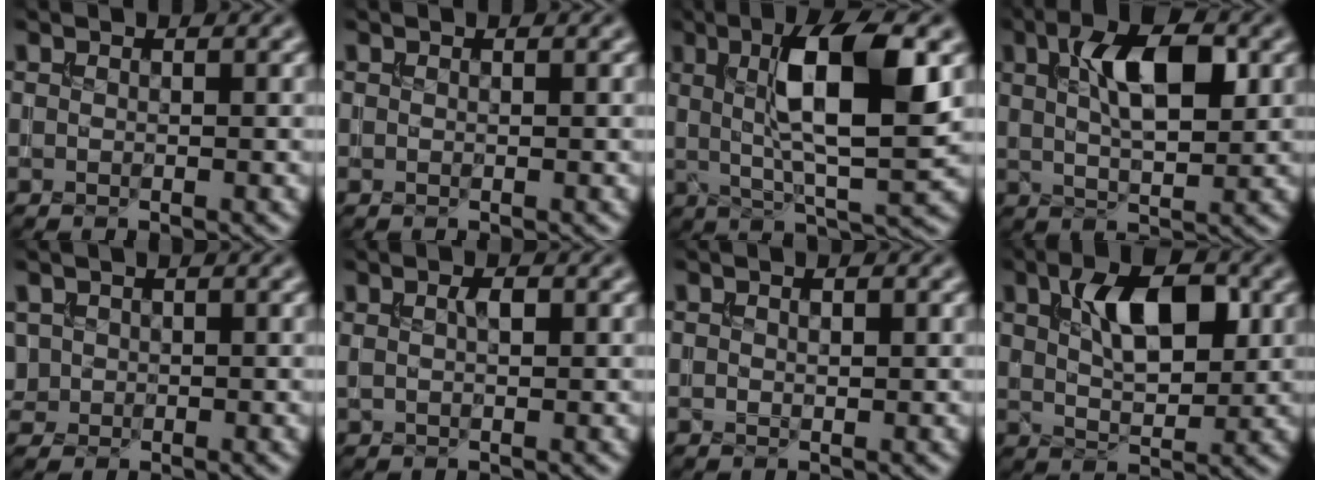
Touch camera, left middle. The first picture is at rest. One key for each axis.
{"total": 0.0}
{"total": 9.6, "fx": 2.3, "fy": 2.6, "fz": 9.0, "tx": -0.145, "ty": 0.002, "tz": 0.038}
{"total": 7.3, "fx": 2.3, "fy": 3.0, "fz": 6.3, "tx": -0.106, "ty": 0.007, "tz": 0.038}
{"total": 1.4, "fx": 0.3, "fy": 1.4, "fz": 0.3, "tx": -0.003, "ty": -0.004, "tz": 0.008}
{"total": 1.5, "fx": 0.5, "fy": 0.5, "fz": 1.3, "tx": -0.028, "ty": 0.000, "tz": 0.008}
{"total": 1.1, "fx": 0.3, "fy": 0.6, "fz": 0.9, "tx": -0.012, "ty": 0.000, "tz": 0.005}
{"total": 6.9, "fx": 2.3, "fy": 3.3, "fz": 5.6, "tx": -0.097, "ty": 0.006, "tz": 0.038}